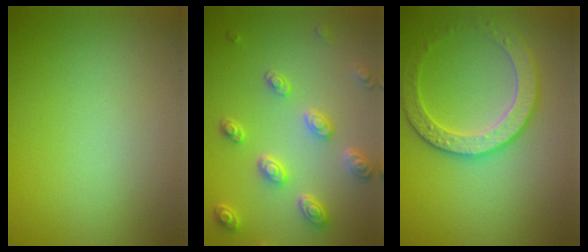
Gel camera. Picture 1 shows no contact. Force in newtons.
{"total": 4.6, "press": 3.6, "slide": 2.8}
{"total": 3.6, "press": 3.6, "slide": 0.4}